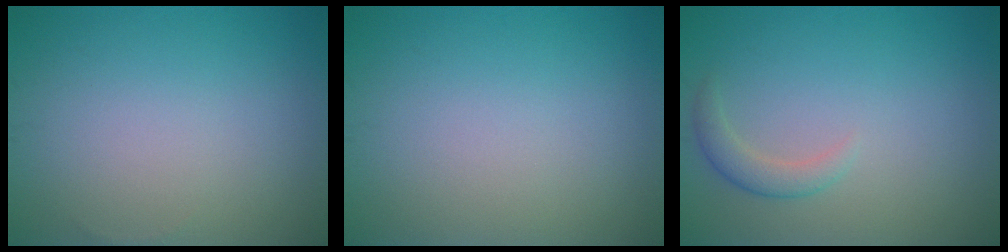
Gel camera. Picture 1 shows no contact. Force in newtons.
{"total": 0.0}
{"total": 1.8, "press": 1.7, "slide": 0.2}